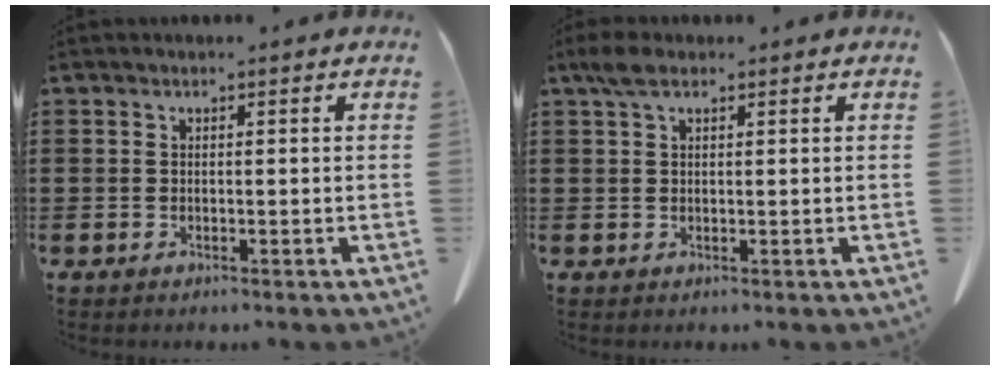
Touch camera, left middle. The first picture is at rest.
{"total": 2.6, "force": [1.4, 1.2, 1.9], "torque": [-0.042, 0.005, 0.025]}